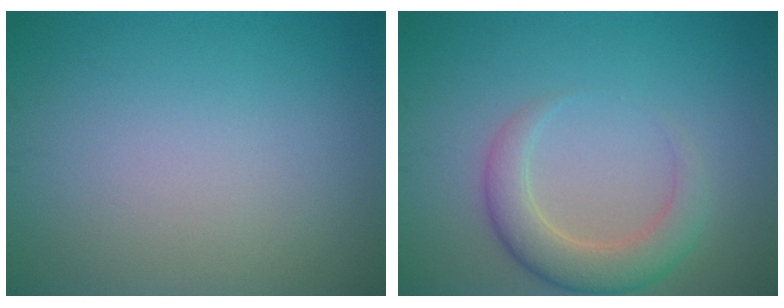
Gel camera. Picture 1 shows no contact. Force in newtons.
{"total": 3.7, "press": 3.7, "slide": 0.3}